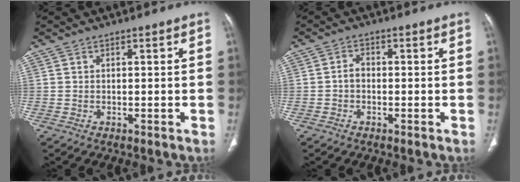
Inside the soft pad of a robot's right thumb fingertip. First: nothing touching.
{"total": 2.0, "force": [-0.5, 1.4, 1.4], "torque": [-0.020, 0.009, -0.013]}